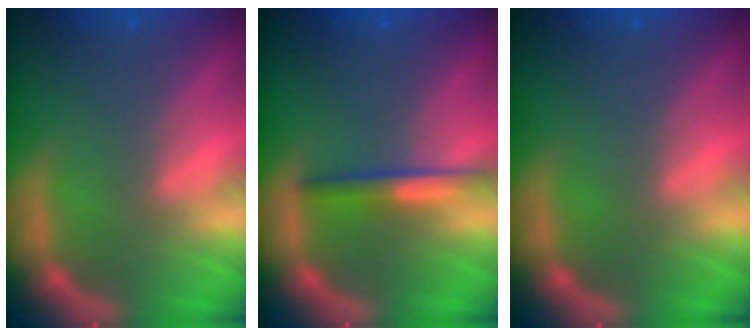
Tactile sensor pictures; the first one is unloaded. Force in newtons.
{"total": 2.4}
{"total": 0.0}